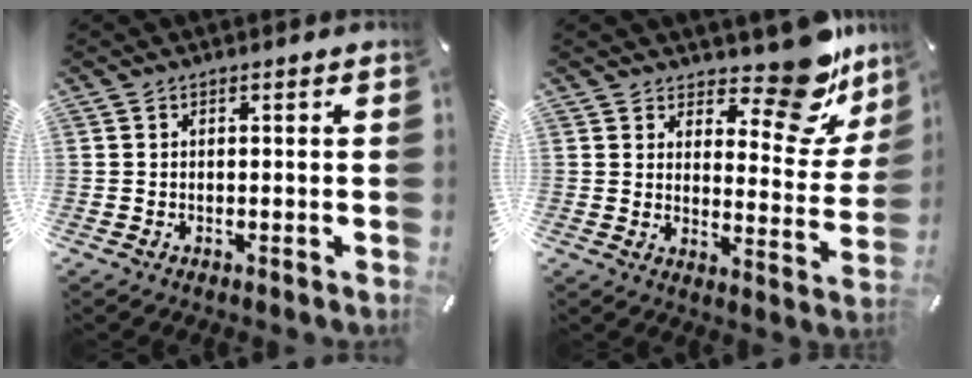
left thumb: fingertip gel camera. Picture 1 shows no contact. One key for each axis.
{"total": 15.5, "fx": 11.4, "fy": 6.6, "fz": 8.1, "tx": -0.092, "ty": -0.100, "tz": 0.190}